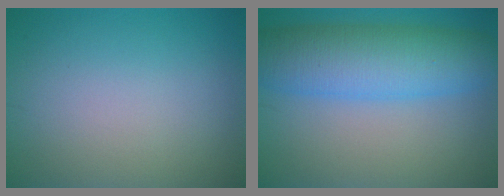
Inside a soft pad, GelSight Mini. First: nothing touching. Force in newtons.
{"total": 8.8, "press": 8.8, "slide": 0.2}